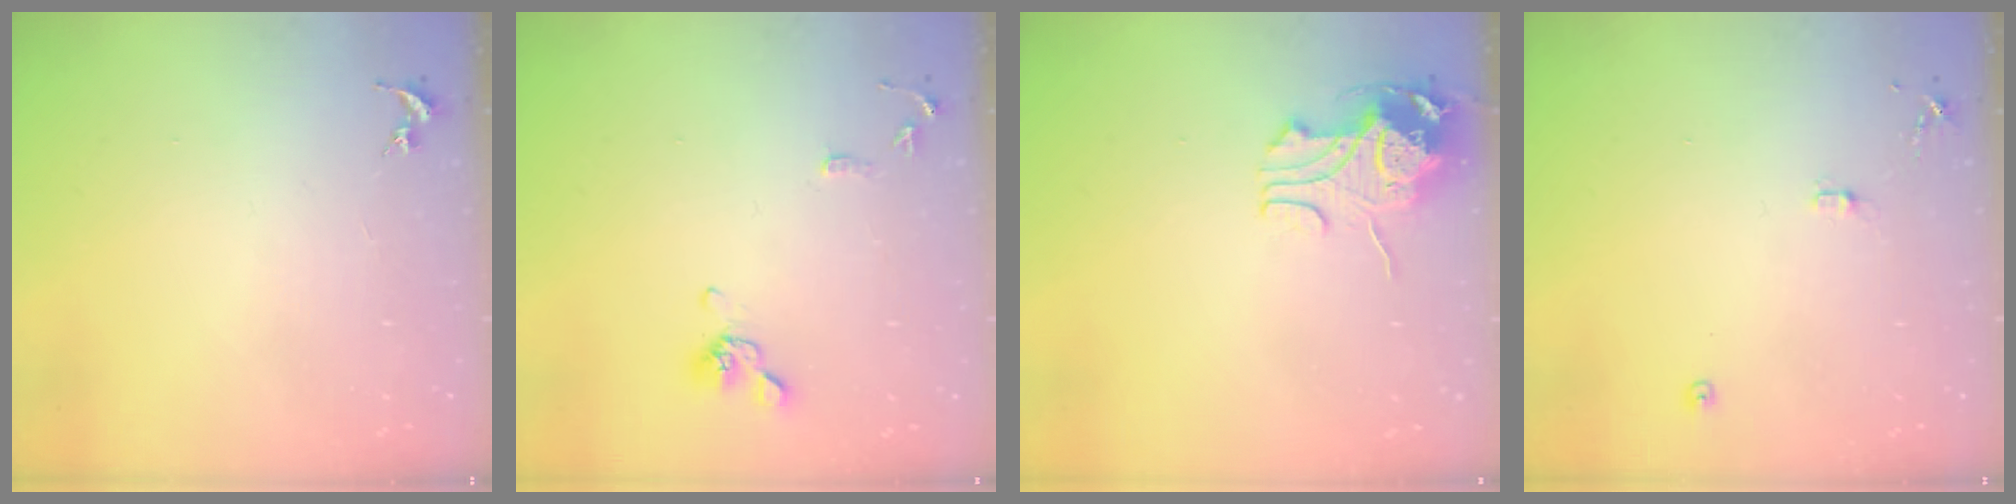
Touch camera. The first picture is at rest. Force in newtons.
{"total": 9.9, "press": 9.8, "slide": 1.4}
{"total": 9.9, "press": 9.9, "slide": 1.1}
{"total": 7.9, "press": 7.9, "slide": 0.7}